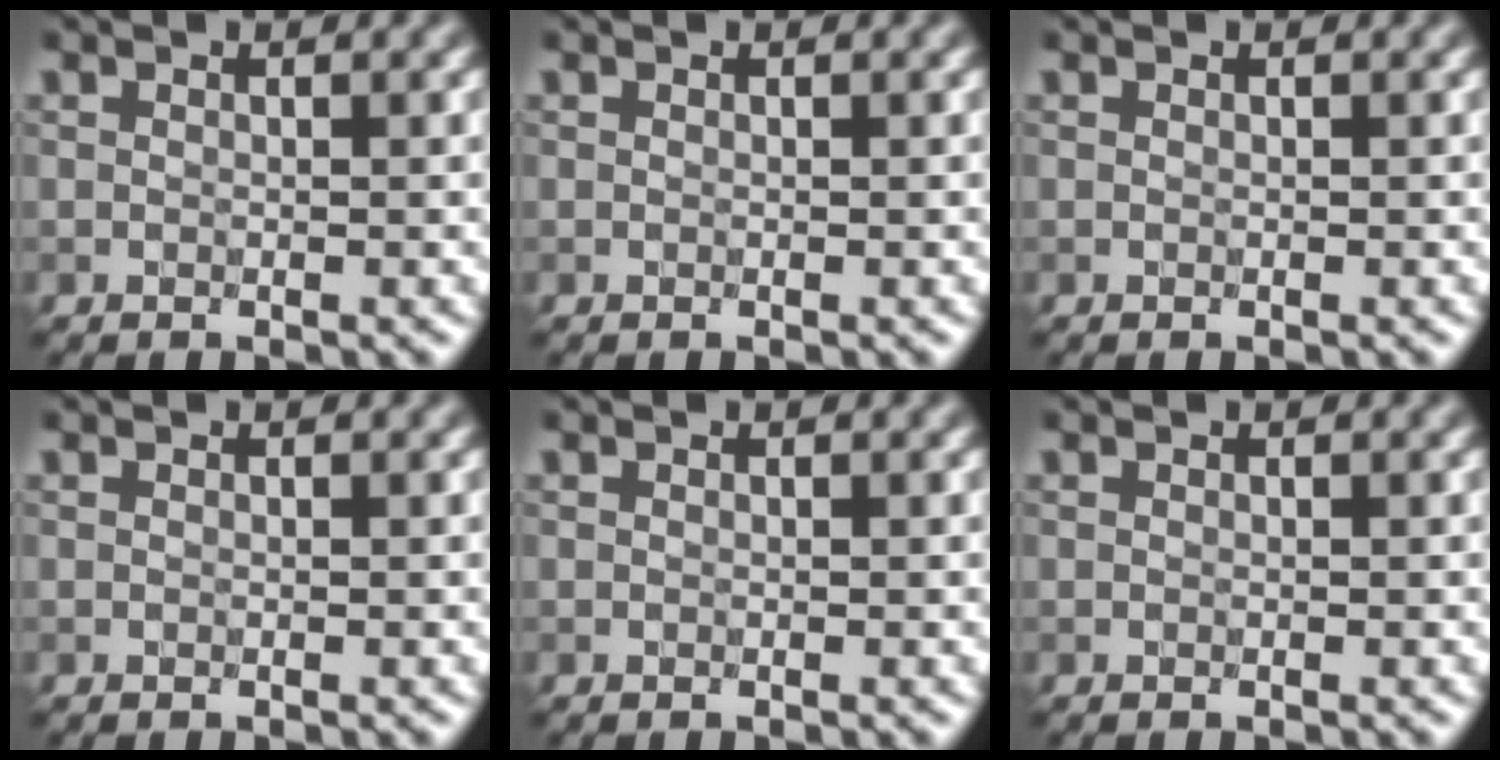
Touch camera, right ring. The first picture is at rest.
{"total": 0.0}
{"total": 0.0}
{"total": 0.0}
{"total": 0.0}
{"total": 0.0}